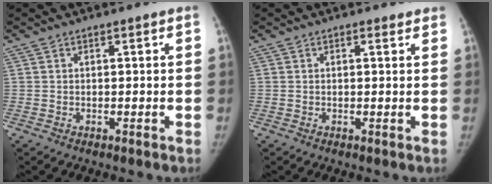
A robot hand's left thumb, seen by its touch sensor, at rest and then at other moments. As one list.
[{"total": 1.2, "force": [0.8, 0.5, 0.6], "torque": [-0.005, -0.004, 0.008]}]